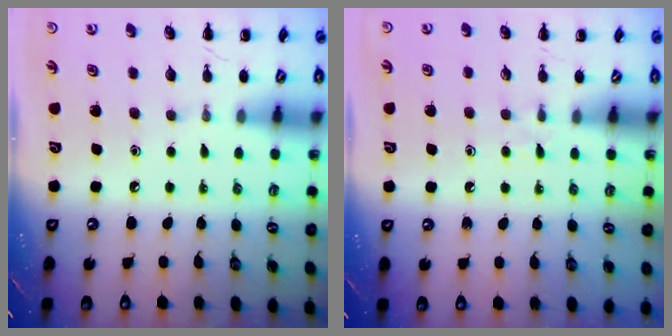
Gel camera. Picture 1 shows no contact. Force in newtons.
{"total": 2.5, "press": 2.2, "slide": 1.1}